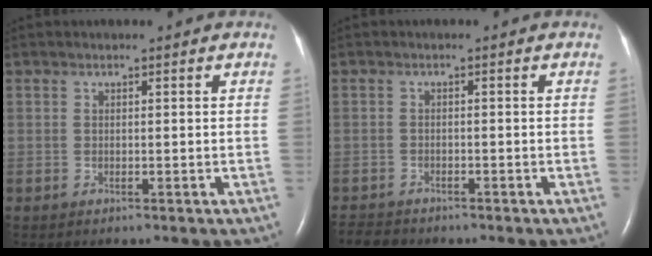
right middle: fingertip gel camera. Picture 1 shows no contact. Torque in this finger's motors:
{"motor_torque": [0.12, -0.14, 0.04, -0.01]}